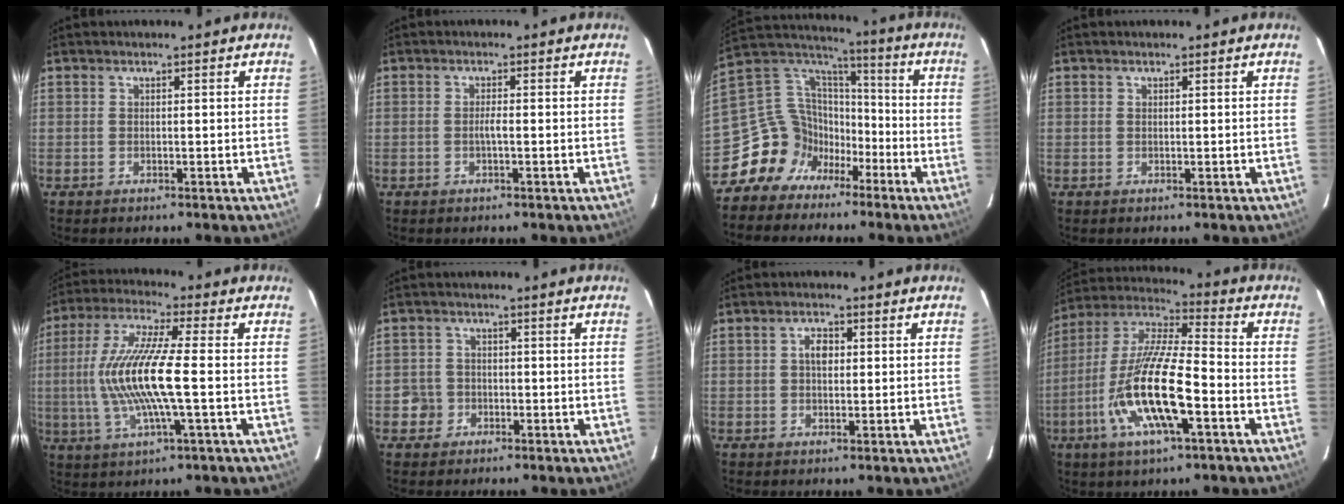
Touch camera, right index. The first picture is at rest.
{"total": 1.4, "force": [-0.4, 0.0, 1.3], "torque": [-0.025, 0.002, -0.009]}
{"total": 13.9, "force": [-8.0, 10.7, 3.8], "torque": [-0.089, 0.050, -0.145]}
{"total": 0.0}
{"total": 14.4, "force": [-1.3, 1.4, 14.2], "torque": [-0.283, -0.002, -0.024]}
{"total": 3.6, "force": [-1.5, 3.3, 0.2], "torque": [-0.001, 0.018, -0.027]}
{"total": 2.8, "force": [0.4, 1.8, 2.1], "torque": [-0.036, 0.009, 0.007]}
{"total": 17.9, "force": [-6.3, 4.1, 16.3], "torque": [-0.328, -0.017, -0.126]}